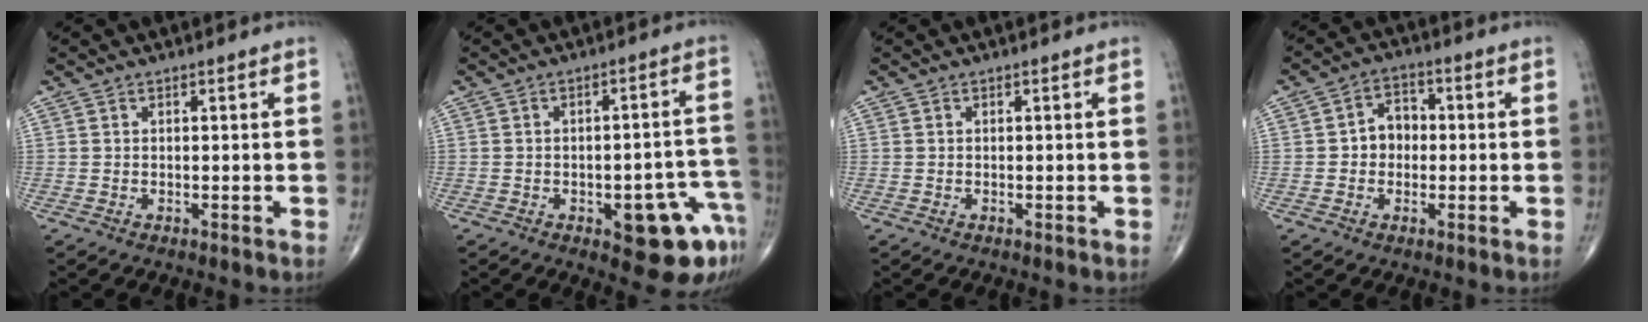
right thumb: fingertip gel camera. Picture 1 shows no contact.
{"total": 12.0, "force": [-5.4, 4.5, 9.7], "torque": [-0.083, 0.038, -0.057]}
{"total": 0.0}
{"total": 5.5, "force": [-0.2, 4.4, 3.2], "torque": [-0.026, 0.020, -0.013]}